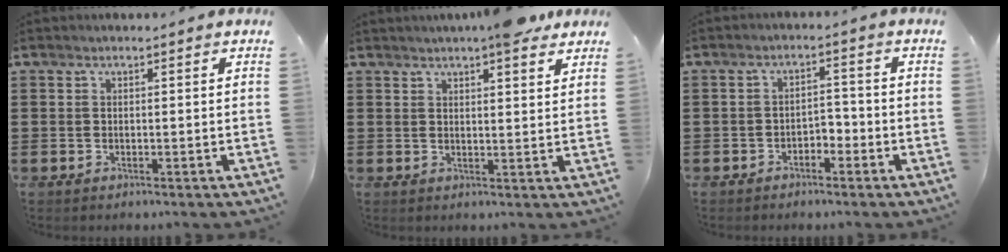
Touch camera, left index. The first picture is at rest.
{"total": 5.0, "force": [4.0, 0.9, 2.8], "torque": [-0.049, -0.004, 0.070]}
{"total": 3.5, "force": [-1.8, 2.7, 1.2], "torque": [-0.034, 0.008, -0.042]}